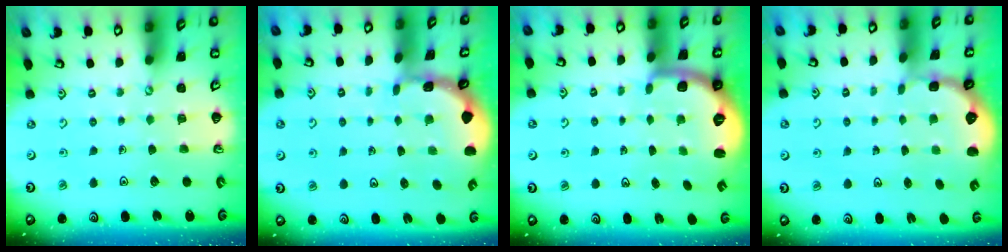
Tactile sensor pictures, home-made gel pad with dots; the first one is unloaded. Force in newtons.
{"total": 1.0, "press": 1.0, "slide": 0.2}
{"total": 1.9, "press": 1.8, "slide": 0.4}
{"total": 2.6, "press": 2.1, "slide": 1.6}